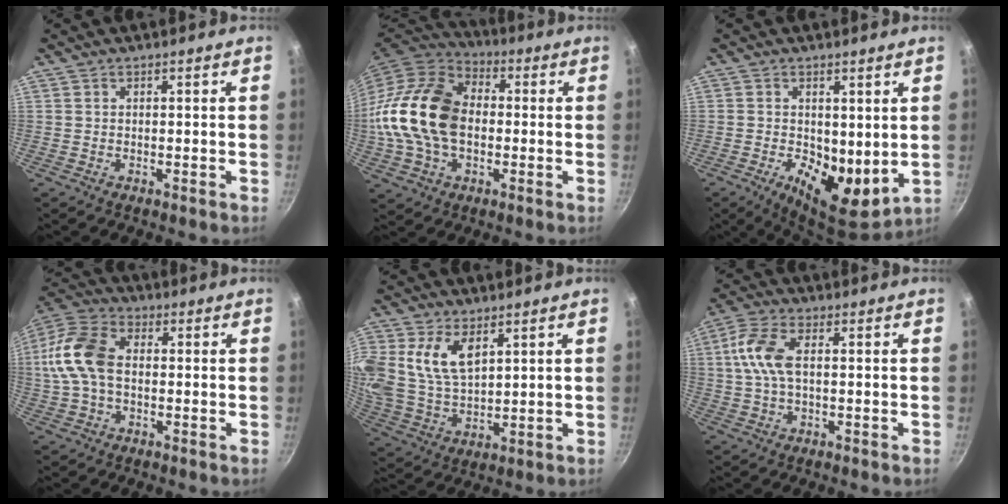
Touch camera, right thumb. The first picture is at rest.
{"total": 21.2, "force": [-0.6, 14.7, 15.3], "torque": [-0.284, 0.033, -0.018]}
{"total": 10.6, "force": [-0.5, 5.6, 9.0], "torque": [-0.112, -0.023, 0.001]}
{"total": 14.3, "force": [0.2, 9.3, 10.8], "torque": [-0.212, 0.034, -0.012]}
{"total": 12.6, "force": [4.8, 7.7, 8.8], "torque": [-0.170, -0.027, 0.102]}
{"total": 8.5, "force": [1.0, 4.4, 7.3], "torque": [-0.156, 0.017, 0.010]}